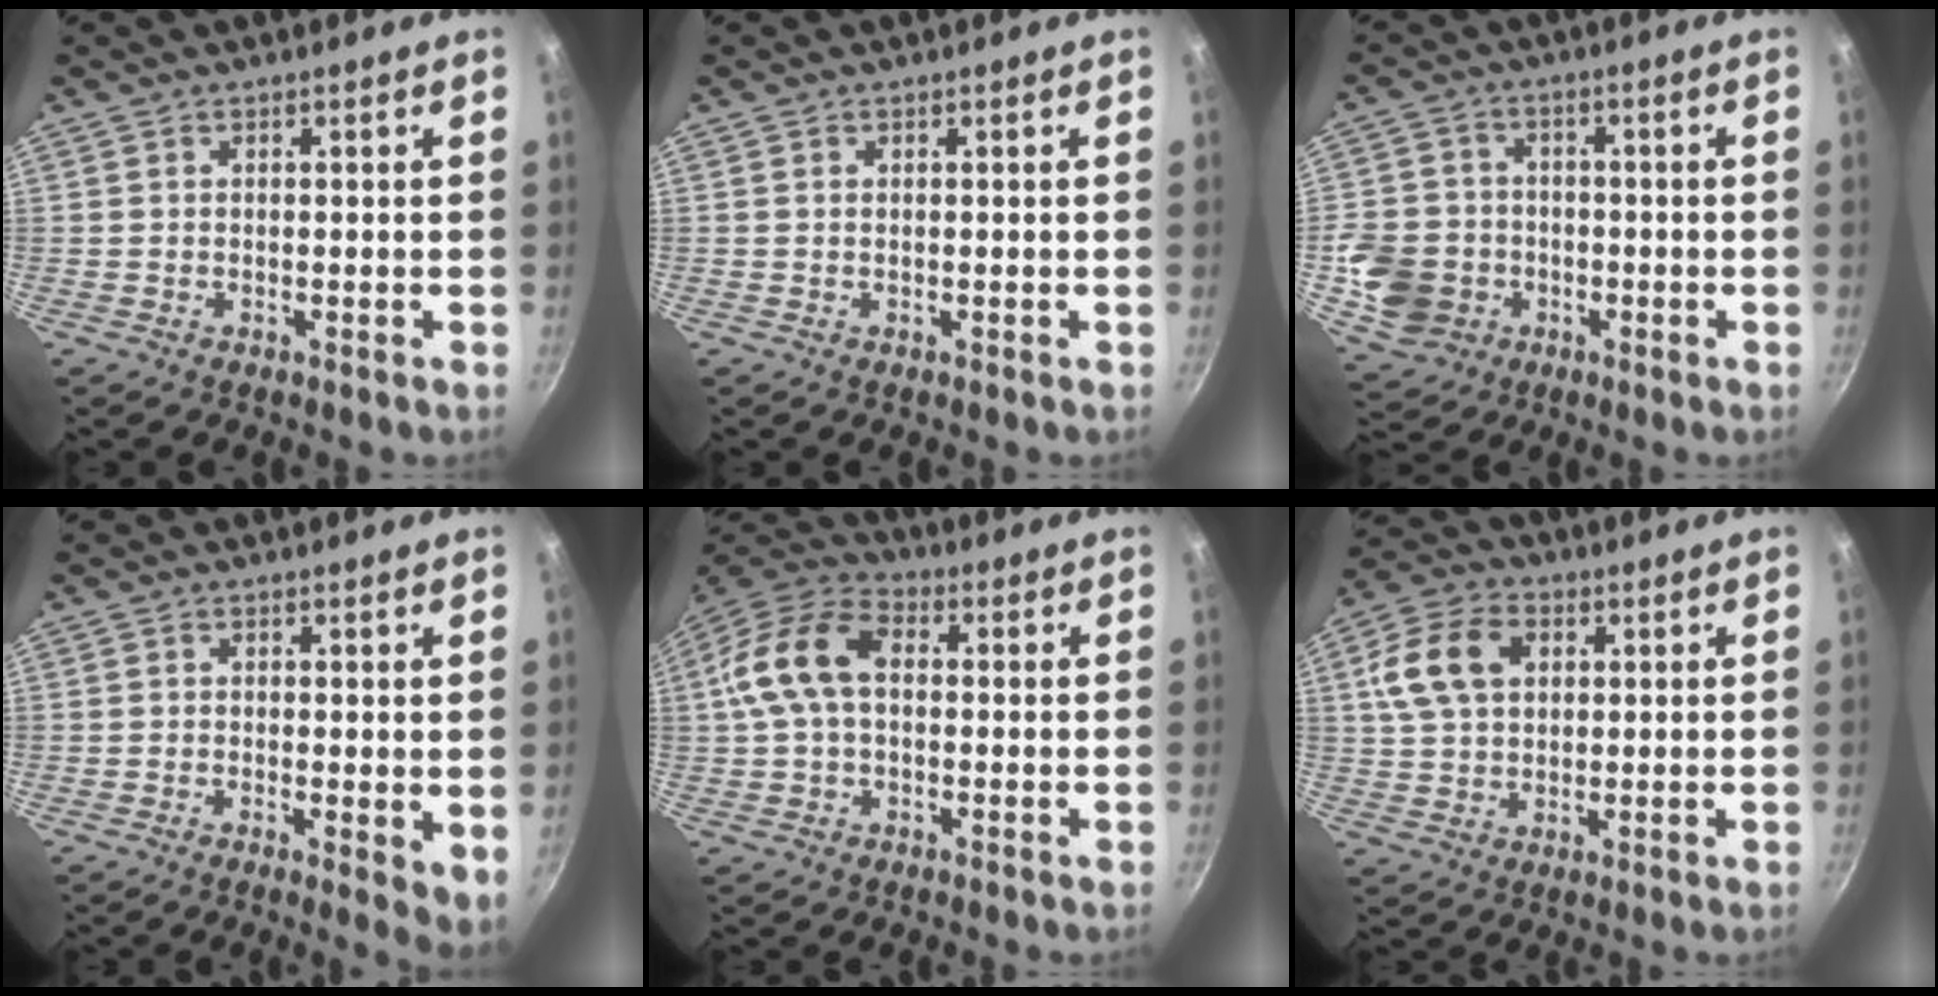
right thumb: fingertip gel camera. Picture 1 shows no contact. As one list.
[{"total": 0.0}, {"total": 10.8, "force": [-2.7, 9.4, 4.4], "torque": [-0.070, 0.012, -0.044]}, {"total": 3.9, "force": [-0.2, 1.0, 3.7], "torque": [-0.057, -0.012, -0.007]}, {"total": 12.8, "force": [1.3, 8.2, 9.8], "torque": [-0.196, 0.035, 0.014]}, {"total": 11.6, "force": [3.1, 8.0, 7.7], "torque": [-0.137, 0.012, 0.053]}]